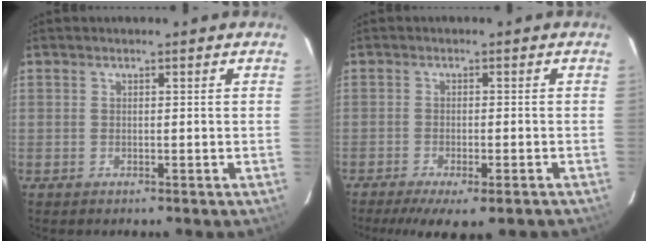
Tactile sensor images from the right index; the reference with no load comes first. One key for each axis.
{"total": 10.4, "fx": -7.7, "fy": 3.0, "fz": 6.4, "tx": -0.098, "ty": -0.009, "tz": -0.113}